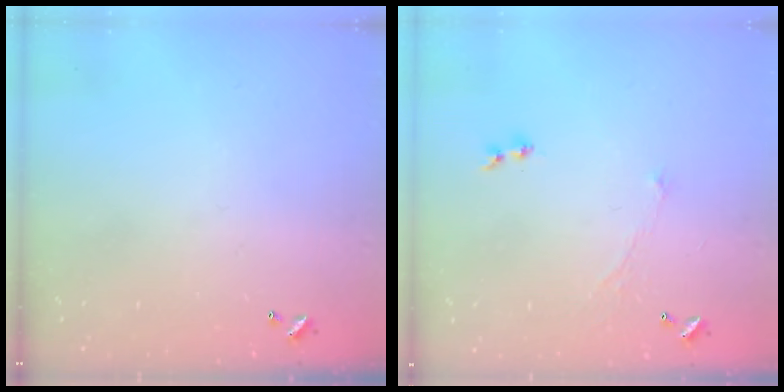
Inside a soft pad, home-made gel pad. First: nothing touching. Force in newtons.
{"total": 1.2, "press": 0.7, "slide": 1.0}